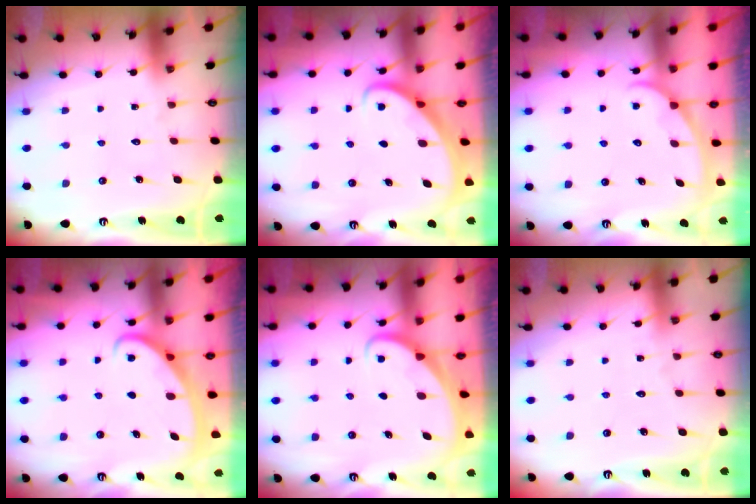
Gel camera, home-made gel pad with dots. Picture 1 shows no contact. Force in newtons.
{"total": 2.7, "press": 2.6, "slide": 0.2}
{"total": 1.5, "press": 1.4, "slide": 0.2}
{"total": 2.8, "press": 2.8, "slide": 0.4}
{"total": 1.6, "press": 1.6, "slide": 0.1}
{"total": 2.8, "press": 2.8, "slide": 0.3}